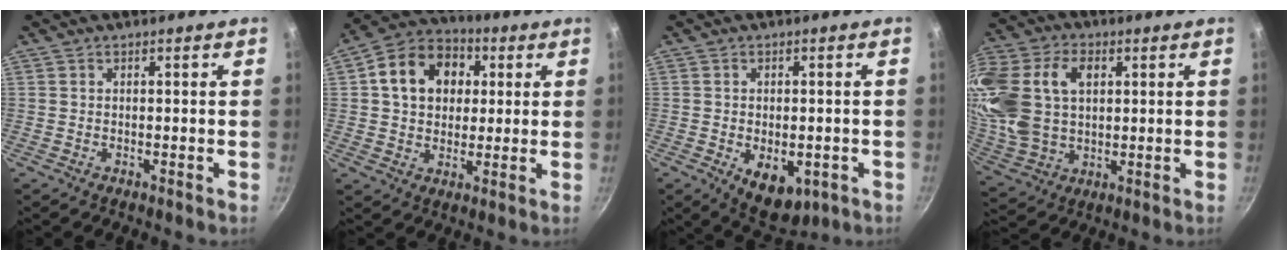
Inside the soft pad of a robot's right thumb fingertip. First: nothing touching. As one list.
[{"total": 14.2, "force": [3.2, 11.1, 8.2], "torque": [-0.112, 0.022, 0.039]}, {"total": 8.6, "force": [-2.5, 5.2, 6.4], "torque": [-0.065, -0.001, -0.019]}, {"total": 23.4, "force": [5.9, 16.3, 15.7], "torque": [-0.350, 0.016, 0.117]}]